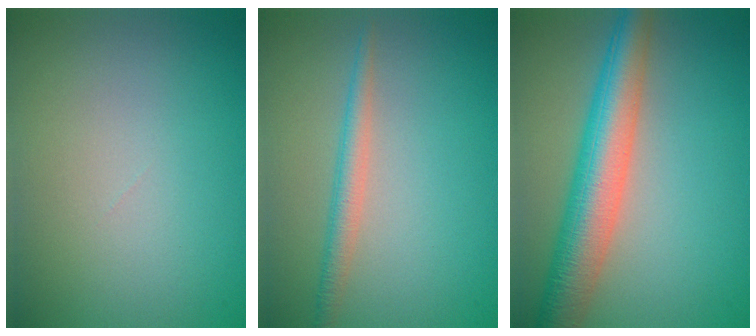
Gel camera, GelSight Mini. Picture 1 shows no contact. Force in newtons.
{"total": 2.1, "press": 2.1, "slide": 0.0}
{"total": 7.3, "press": 7.3, "slide": 0.3}